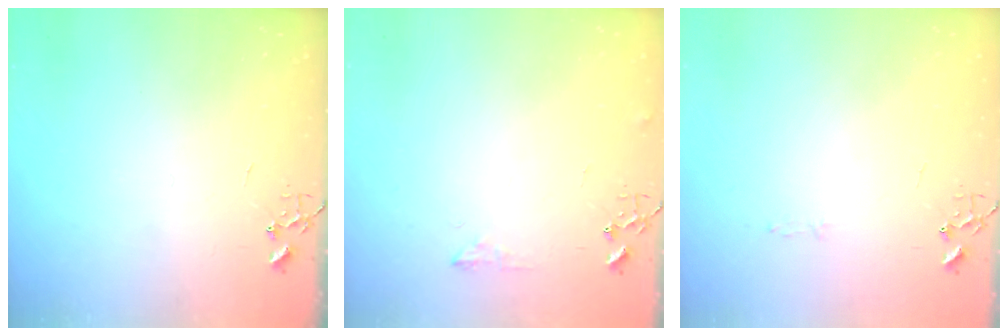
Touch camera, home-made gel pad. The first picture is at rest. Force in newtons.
{"total": 5.2, "press": 5.2, "slide": 0.7}
{"total": 2.6, "press": 2.6, "slide": 0.3}